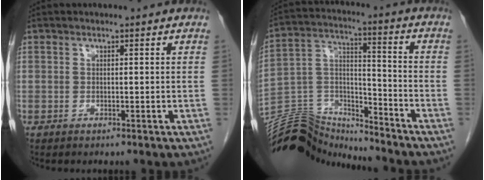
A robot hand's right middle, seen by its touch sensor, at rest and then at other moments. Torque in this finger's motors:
{"motor_torque": [1.07, -1.07, 0.13, 0.02]}